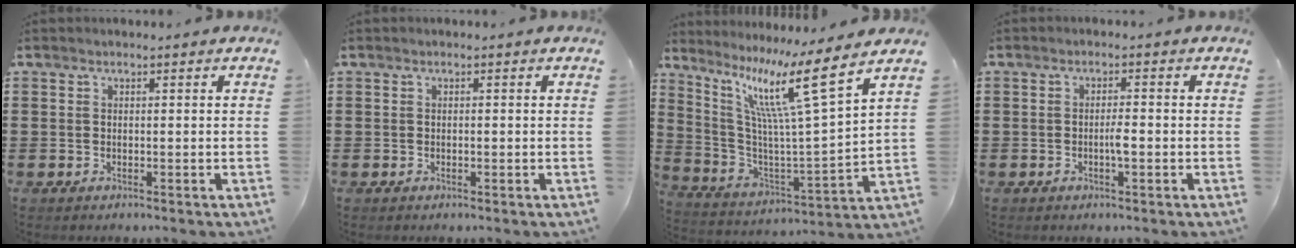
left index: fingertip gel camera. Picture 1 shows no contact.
{"total": 0.0}
{"total": 12.8, "force": [7.8, 0.1, 10.1], "torque": [-0.215, -0.047, 0.114]}
{"total": 2.2, "force": [-0.6, 0.5, 2.1], "torque": [-0.039, 0.003, -0.012]}